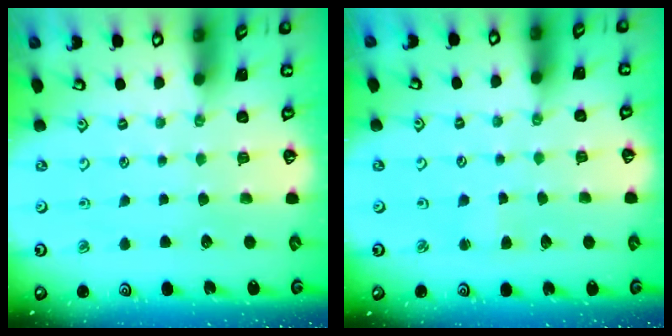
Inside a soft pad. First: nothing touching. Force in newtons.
{"total": 2.5, "press": 2.5, "slide": 0.2}